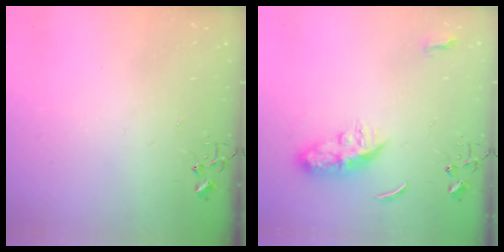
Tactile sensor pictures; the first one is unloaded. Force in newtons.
{"total": 9.1, "press": 9.1, "slide": 0.4}